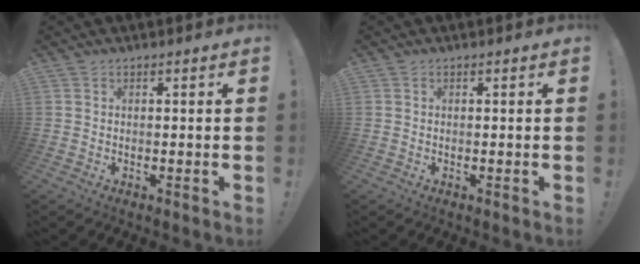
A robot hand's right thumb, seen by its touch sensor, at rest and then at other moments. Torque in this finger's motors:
{"motor_torque": [-0.03, -0.19, 0.24, -0.07, 0.00]}